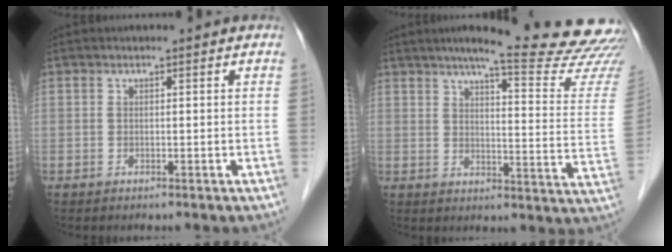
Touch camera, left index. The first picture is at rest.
{"total": 21.3, "force": [19.2, -0.8, 9.2], "torque": [-0.123, -0.095, 0.223]}